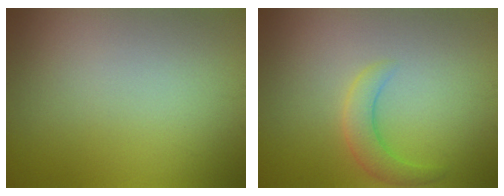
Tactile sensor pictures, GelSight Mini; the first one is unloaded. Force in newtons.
{"total": 2.6, "press": 2.6, "slide": 0.1}